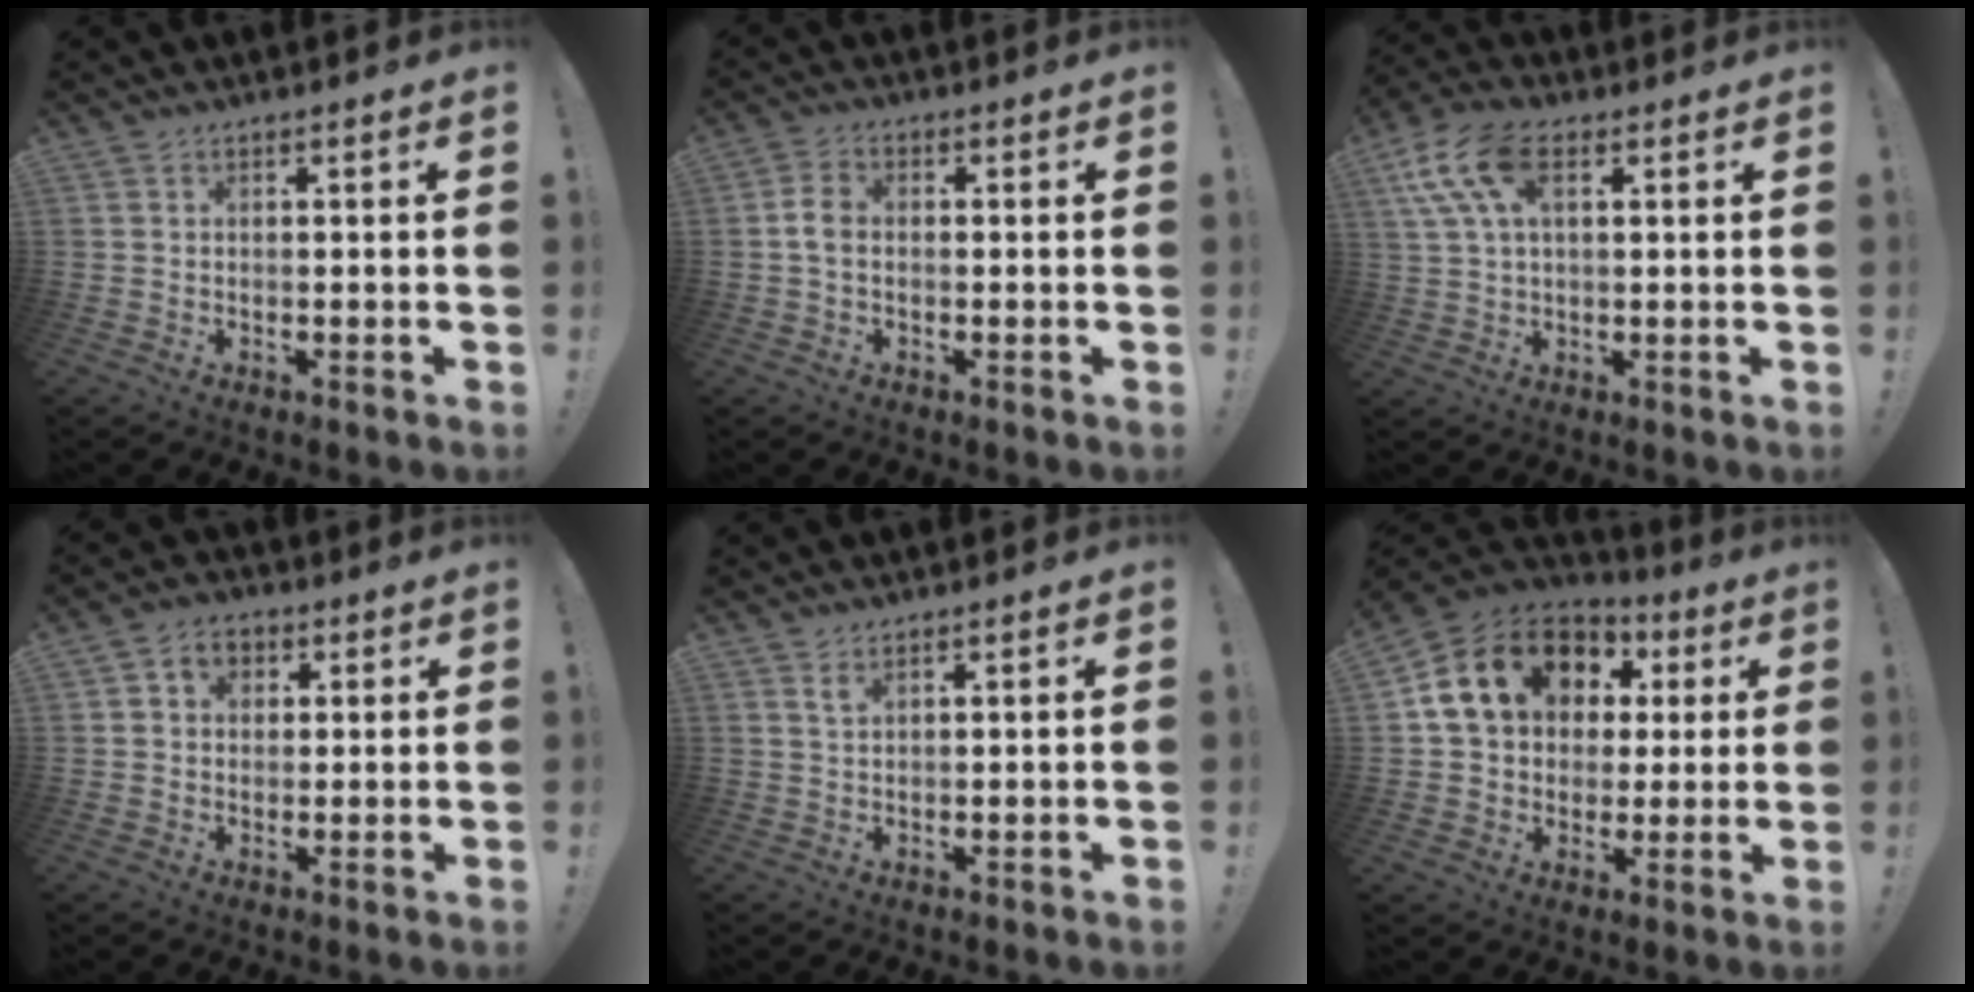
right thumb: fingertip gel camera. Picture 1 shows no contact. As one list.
[{"total": 4.6, "force": [-0.4, 3.1, 3.4], "torque": [-0.064, 0.012, -0.005]}, {"total": 12.8, "force": [4.9, 7.1, 9.5], "torque": [-0.193, -0.002, 0.094]}, {"total": 5.2, "force": [1.6, 4.4, 2.3], "torque": [-0.031, 0.001, 0.031]}, {"total": 1.8, "force": [1.3, 0.4, 1.2], "torque": [-0.017, -0.004, 0.023]}, {"total": 17.5, "force": [6.5, 13.4, 9.2], "torque": [-0.140, -0.016, 0.133]}]